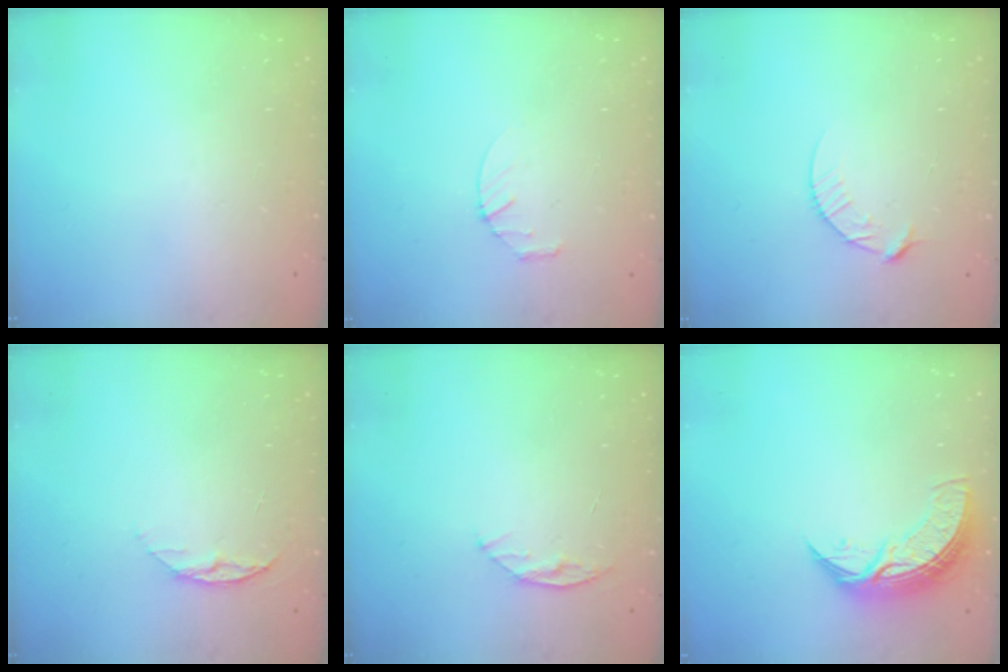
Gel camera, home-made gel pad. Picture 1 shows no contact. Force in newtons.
{"total": 2.8, "press": 2.8, "slide": 0.4}
{"total": 6.6, "press": 6.6, "slide": 0.7}
{"total": 6.4, "press": 6.3, "slide": 0.7}
{"total": 5.1, "press": 5.1, "slide": 0.5}
{"total": 7.9, "press": 7.9, "slide": 0.6}